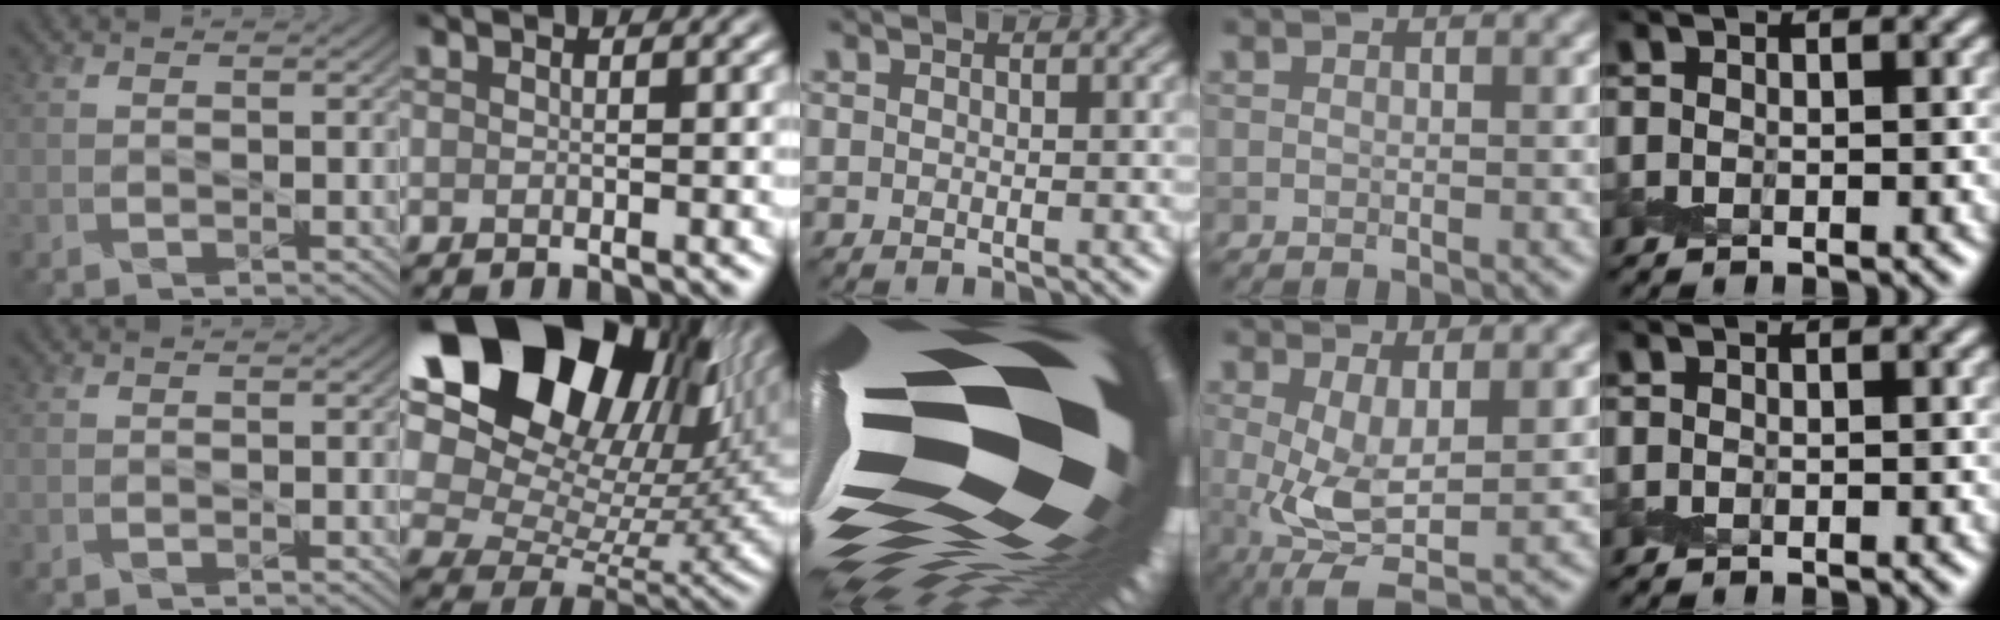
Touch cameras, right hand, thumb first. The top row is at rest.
{"index": {"total": 21.8, "force": [10.7, 13.8, 13.0], "torque": [-0.236, 0.058, 0.186]}, "middle": {"total": 22.6, "force": [-2.6, 11.7, 19.2], "torque": [-0.278, -0.020, -0.064]}, "ring": {"total": 4.3, "force": [-0.3, 1.2, 4.1], "torque": [-0.083, -0.009, -0.002]}}